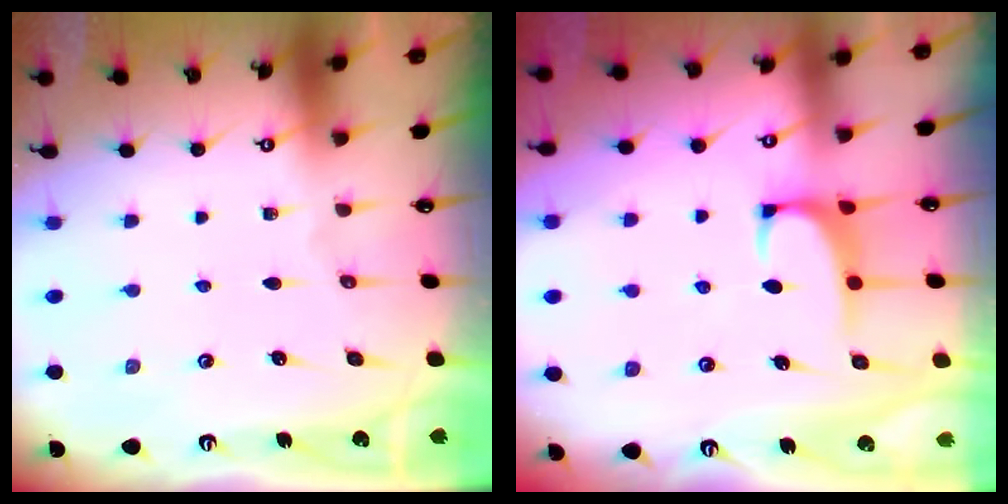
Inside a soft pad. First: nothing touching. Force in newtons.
{"total": 0.8, "press": 0.4, "slide": 0.7}